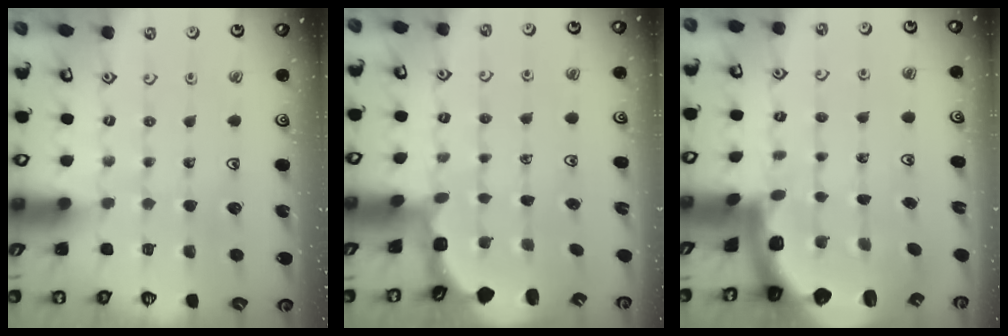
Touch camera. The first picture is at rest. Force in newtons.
{"total": 2.6, "press": 1.9, "slide": 1.8}
{"total": 3.2, "press": 3.0, "slide": 1.0}